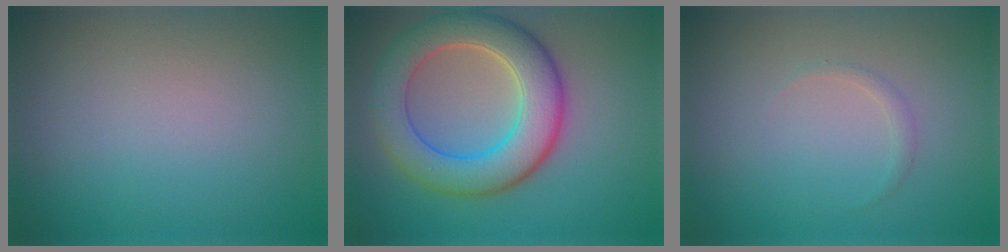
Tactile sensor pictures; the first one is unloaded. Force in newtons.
{"total": 7.8, "press": 7.8, "slide": 0.7}
{"total": 0.6, "press": 0.6, "slide": 0.0}